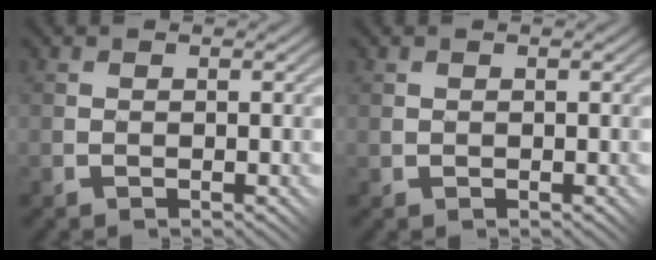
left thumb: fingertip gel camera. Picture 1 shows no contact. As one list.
[{"total": 0.5, "force": [0.2, 0.4, 0.1], "torque": [-0.005, -0.002, 0.006]}]